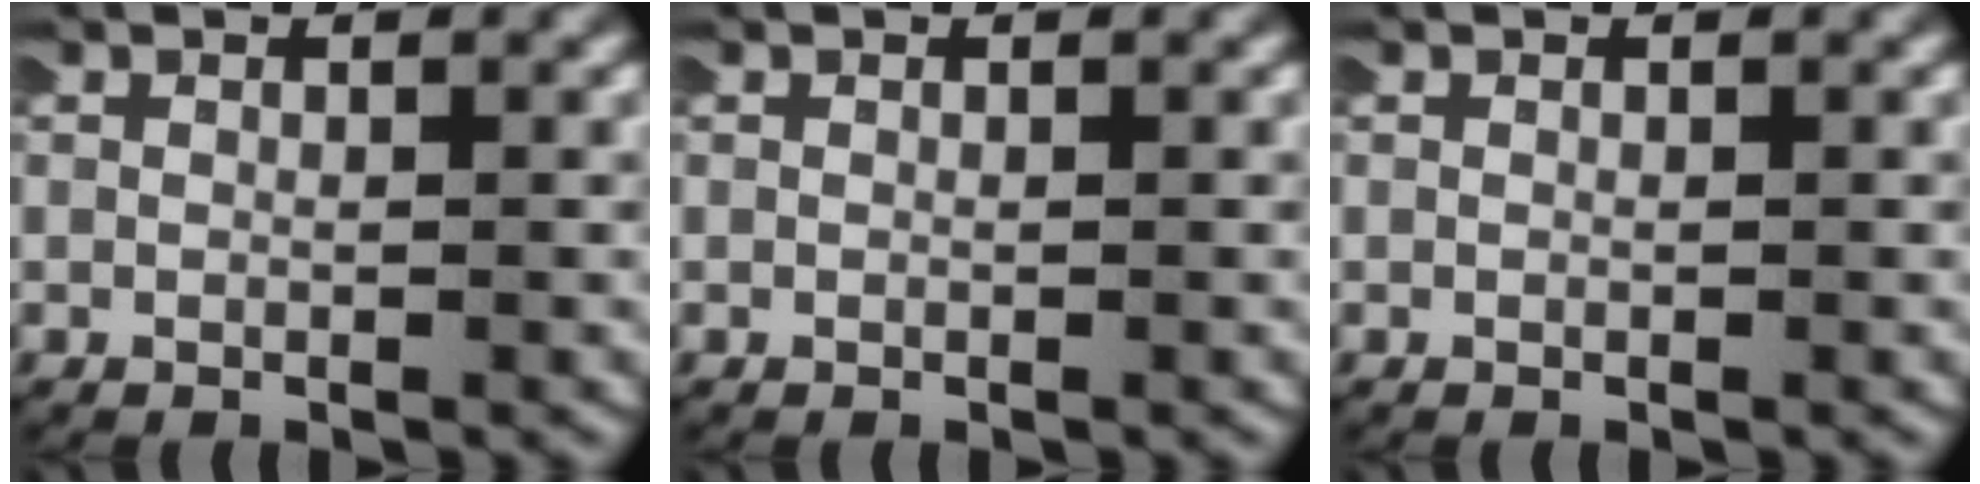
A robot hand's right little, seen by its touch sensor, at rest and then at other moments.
{"total": 0.0}
{"total": 0.0}